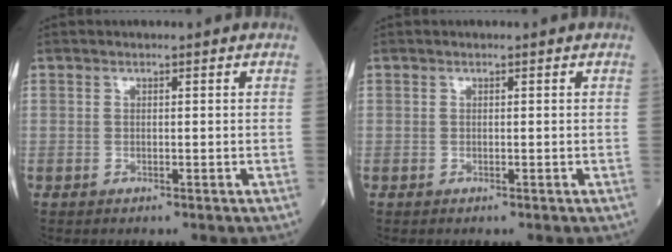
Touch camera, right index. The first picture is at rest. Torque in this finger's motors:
{"motor_torque": [0.00, 0.00, 0.00, 0.00]}